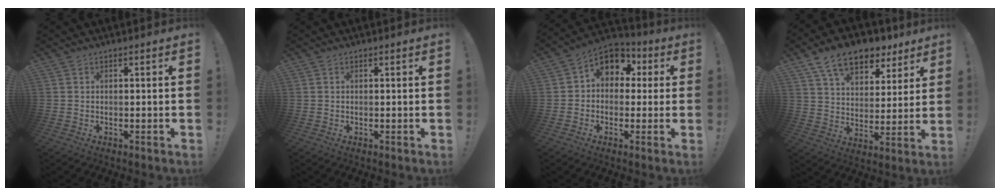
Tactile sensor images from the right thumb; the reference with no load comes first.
{"total": 0.7, "force": [0.3, 0.6, -0.2], "torque": [0.011, -0.002, 0.004]}
{"total": 9.6, "force": [2.4, 7.5, 5.5], "torque": [-0.078, -0.002, 0.051]}
{"total": 14.5, "force": [9.4, 8.1, 7.5], "torque": [-0.127, -0.052, 0.172]}